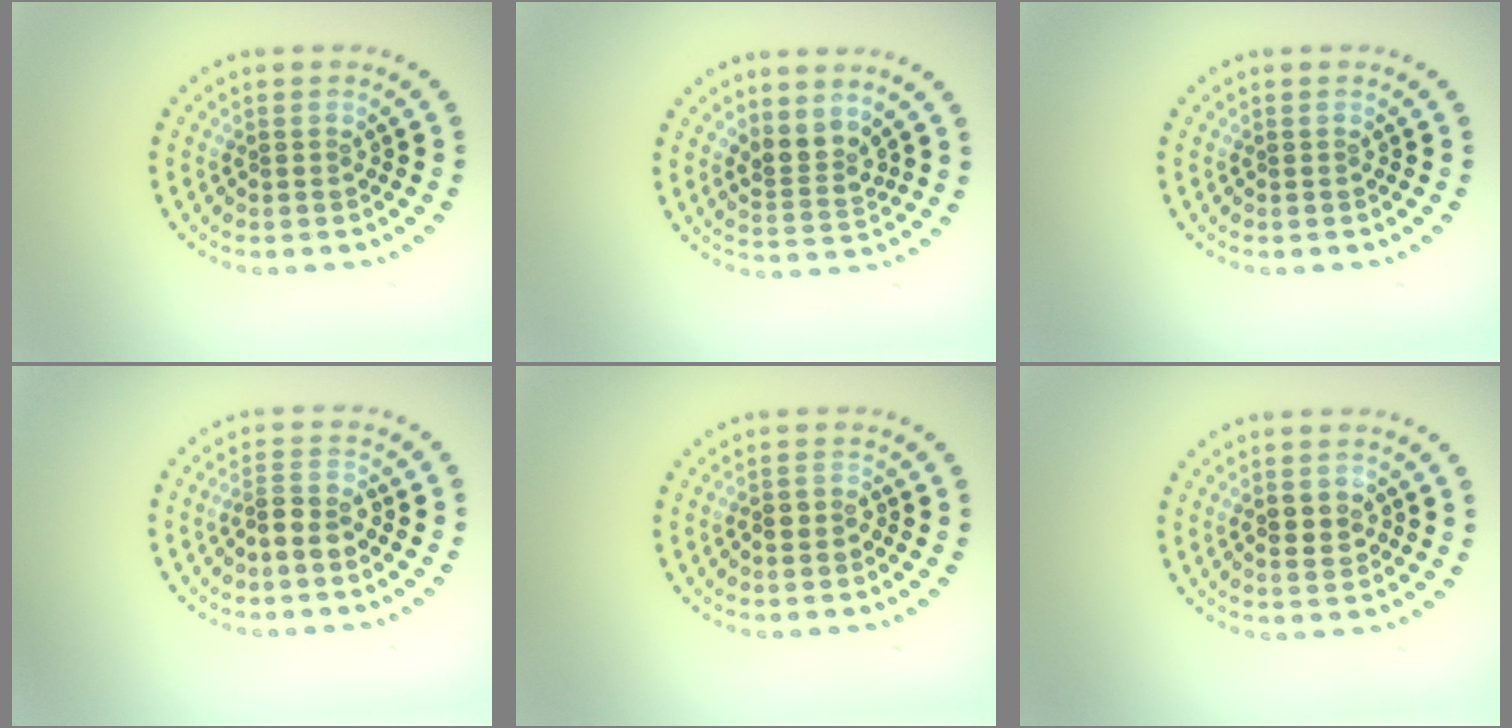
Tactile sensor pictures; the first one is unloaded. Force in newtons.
{"total": 2.5, "press": 1.9, "slide": 1.6}
{"total": 0.0}
{"total": 2.1, "press": 1.8, "slide": 1.0}
{"total": 1.0, "press": 0.8, "slide": 0.7}
{"total": 1.6, "press": 1.6, "slide": 0.2}